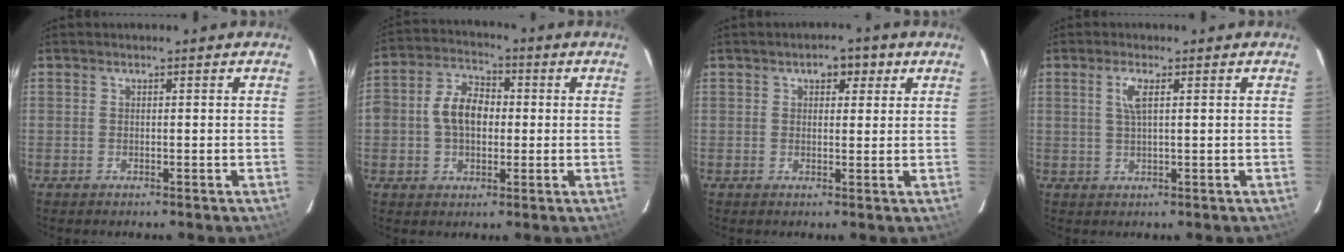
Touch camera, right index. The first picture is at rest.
{"total": 8.8, "force": [0.0, 6.2, 6.2], "torque": [-0.123, 0.027, 0.000]}
{"total": 3.7, "force": [1.7, 2.3, 2.3], "torque": [-0.031, 0.016, 0.023]}
{"total": 2.8, "force": [1.0, 0.5, 2.6], "torque": [-0.054, 0.002, 0.019]}